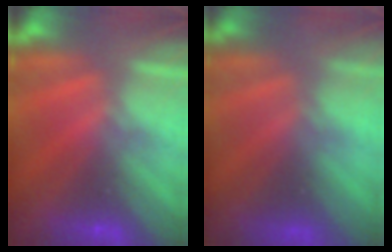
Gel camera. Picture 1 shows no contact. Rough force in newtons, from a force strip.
{"total": 7.5}